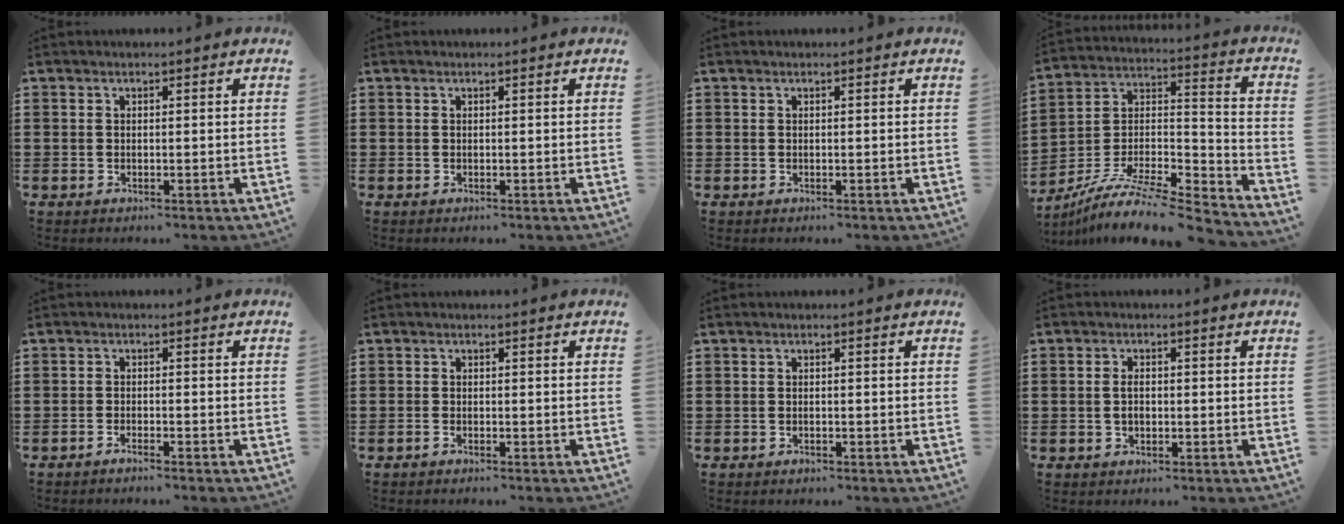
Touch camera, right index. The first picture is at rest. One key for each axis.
{"total": 0.0}
{"total": 0.0}
{"total": 9.0, "fx": -7.7, "fy": 1.7, "fz": 4.5, "tx": -0.089, "ty": -0.001, "tz": -0.155}
{"total": 1.5, "fx": -1.4, "fy": -0.3, "fz": 0.3, "tx": -0.006, "ty": -0.002, "tz": -0.027}
{"total": 0.8, "fx": -0.8, "fy": -0.1, "fz": 0.2, "tx": -0.006, "ty": -0.006, "tz": -0.015}
{"total": 0.6, "fx": -0.5, "fy": 0.1, "fz": 0.3, "tx": -0.009, "ty": -0.005, "tz": -0.008}
{"total": 2.0, "fx": -0.2, "fy": 1.0, "fz": 1.8, "tx": -0.036, "ty": 0.002, "tz": -0.004}